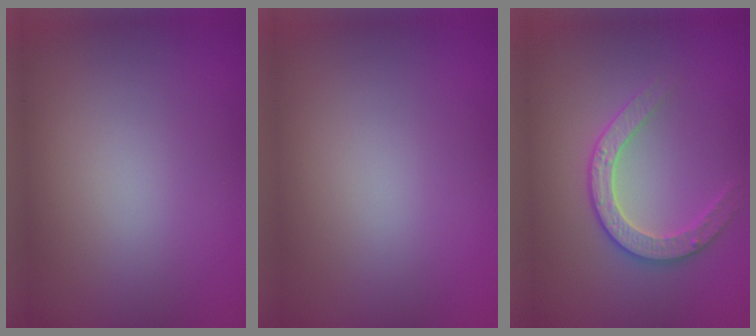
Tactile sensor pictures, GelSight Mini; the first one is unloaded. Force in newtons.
{"total": 0.0}
{"total": 2.8, "press": 2.7, "slide": 0.6}